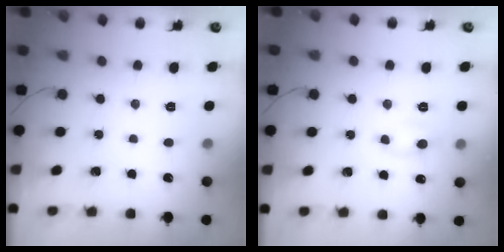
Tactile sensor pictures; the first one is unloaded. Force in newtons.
{"total": 2.5, "press": 2.4, "slide": 0.8}